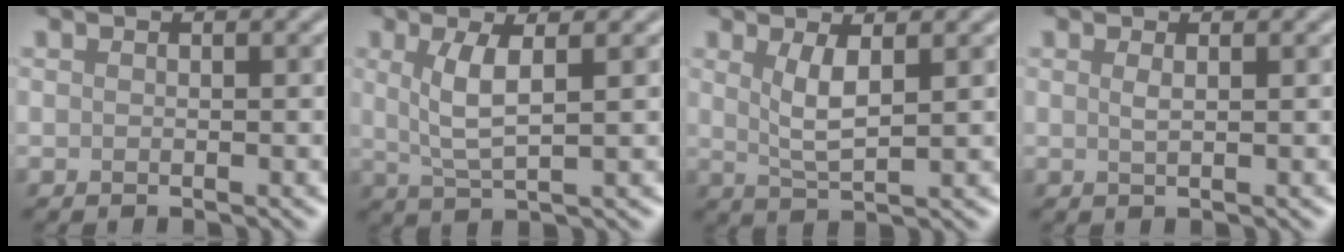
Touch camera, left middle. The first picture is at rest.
{"total": 3.5, "force": [1.0, 0.8, 3.2], "torque": [-0.069, -0.005, 0.023]}
{"total": 2.9, "force": [1.0, 0.8, 2.6], "torque": [-0.053, -0.005, 0.024]}
{"total": 0.9, "force": [0.3, 0.3, 0.8], "torque": [-0.012, 0.002, 0.005]}